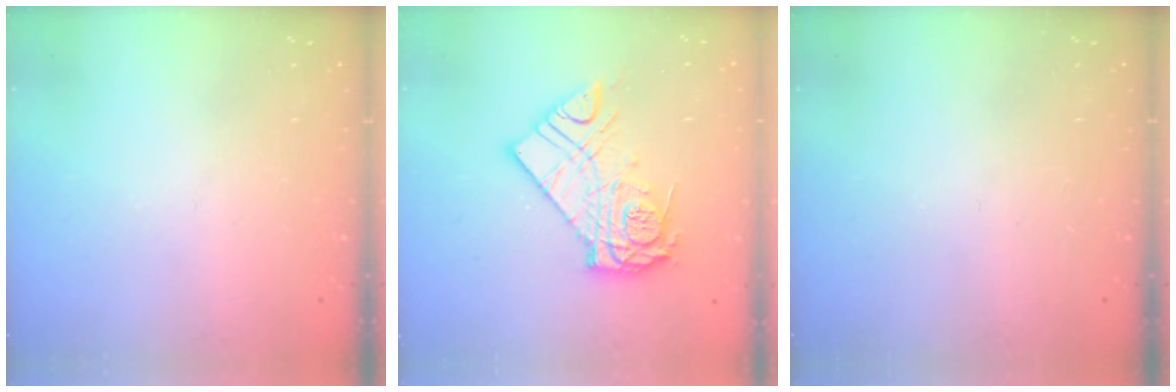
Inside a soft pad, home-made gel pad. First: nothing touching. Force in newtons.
{"total": 12.9, "press": 12.9, "slide": 1.0}
{"total": 0.0}